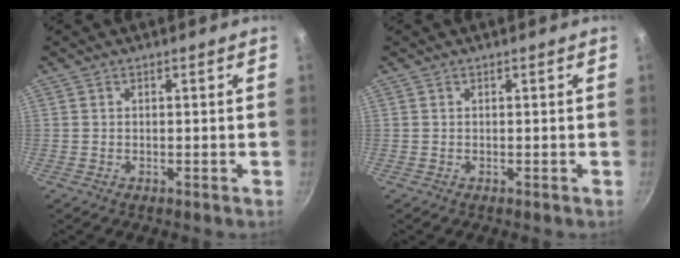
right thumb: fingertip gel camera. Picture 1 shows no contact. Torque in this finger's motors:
{"motor_torque": [-0.08, 0.25, 0.30, -0.20, -0.01]}